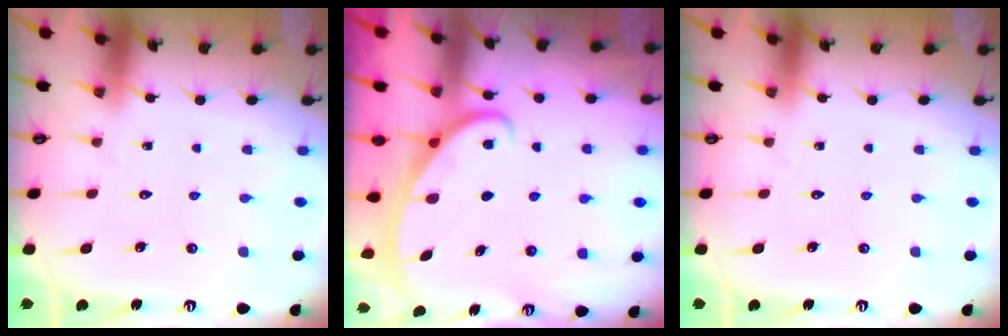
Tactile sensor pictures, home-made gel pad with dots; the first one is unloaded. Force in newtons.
{"total": 2.6, "press": 2.6, "slide": 0.4}
{"total": 0.0}